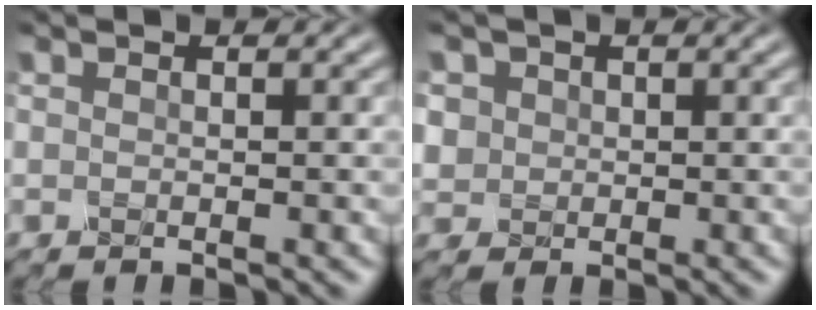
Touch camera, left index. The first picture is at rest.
{"total": 2.9, "force": [1.0, 2.6, 0.8], "torque": [-0.019, 0.010, 0.021]}